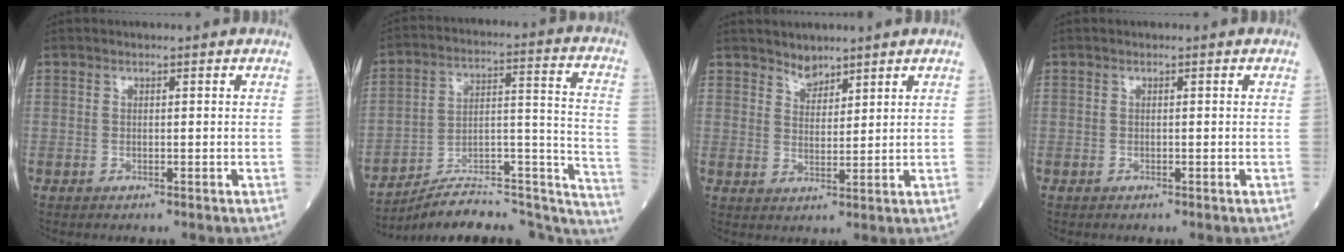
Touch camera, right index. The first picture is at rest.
{"total": 24.3, "force": [-21.8, 5.7, 9.1], "torque": [-0.069, 0.057, -0.309]}
{"total": 2.7, "force": [2.5, 1.0, 0.4], "torque": [-0.003, 0.000, 0.045]}
{"total": 0.0}